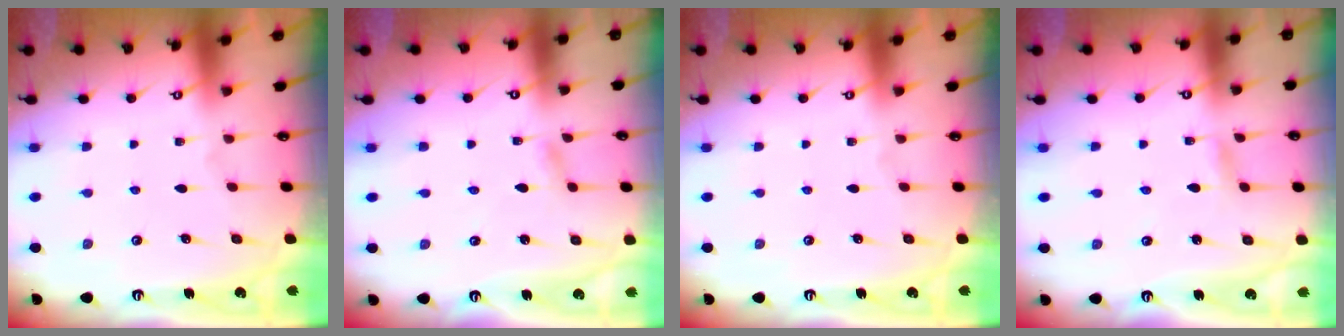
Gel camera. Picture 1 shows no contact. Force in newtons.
{"total": 1.4, "press": 1.4, "slide": 0.1}
{"total": 0.0}
{"total": 1.6, "press": 1.6, "slide": 0.2}